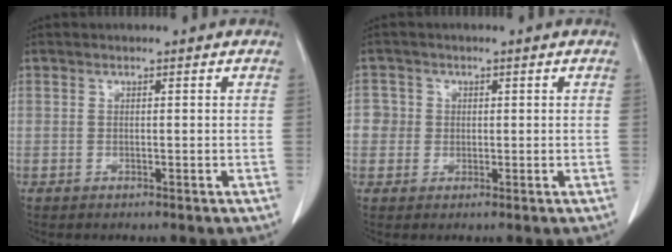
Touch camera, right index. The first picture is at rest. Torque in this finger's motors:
{"motor_torque": [-0.06, 0.03, -0.02, -0.01]}